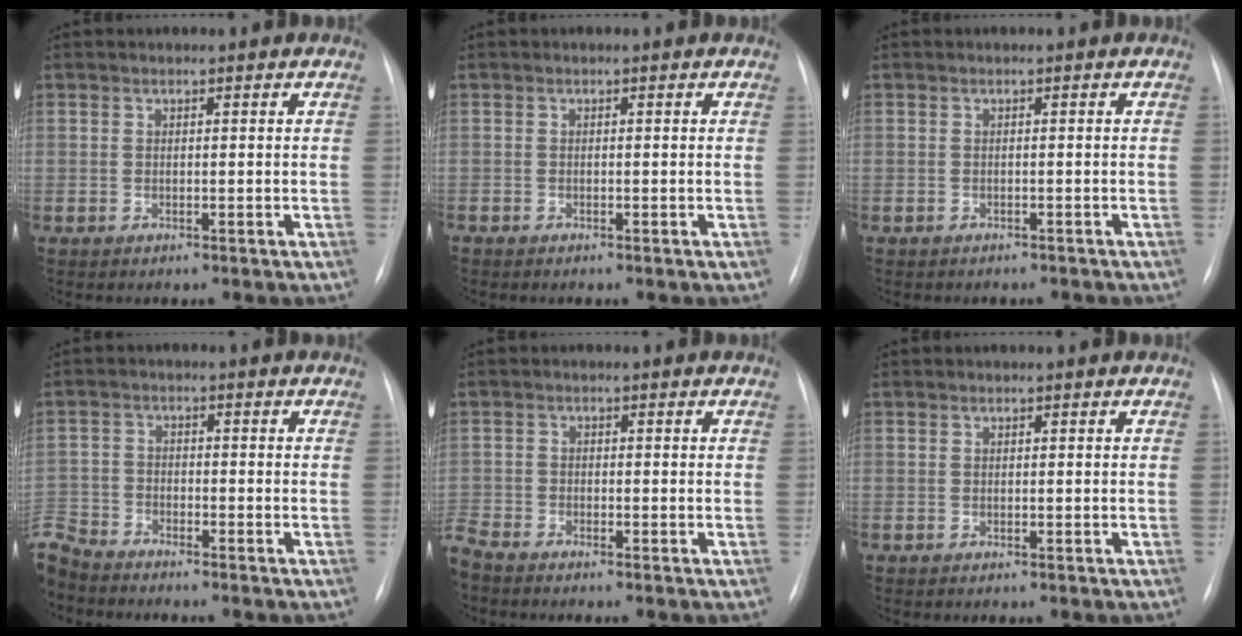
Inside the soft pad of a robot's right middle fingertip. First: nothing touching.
{"total": 0.0}
{"total": 3.6, "force": [-3.2, 1.4, 1.0], "torque": [-0.013, -0.002, -0.034]}
{"total": 6.9, "force": [-6.7, 1.4, 0.8], "torque": [-0.017, -0.006, -0.134]}
{"total": 3.7, "force": [-3.6, 0.6, 0.9], "torque": [-0.014, -0.014, -0.072]}
{"total": 0.0}